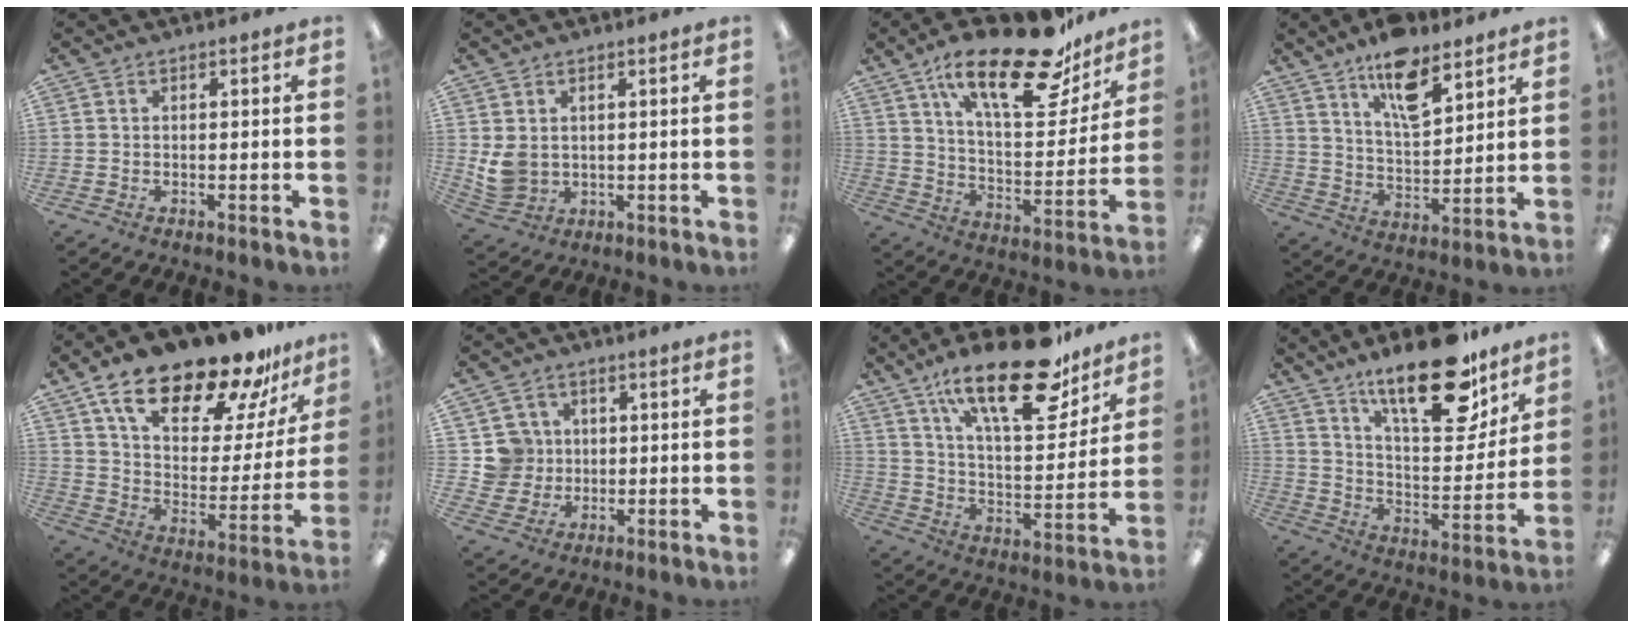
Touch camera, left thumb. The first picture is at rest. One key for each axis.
{"total": 5.4, "fx": 1.7, "fy": 4.3, "fz": 2.7, "tx": -0.059, "ty": -0.005, "tz": 0.036}
{"total": 24.6, "fx": 16.6, "fy": 8.9, "fz": 15.8, "tx": -0.241, "ty": -0.096, "tz": 0.275}
{"total": 12.9, "fx": 9.3, "fy": 5.1, "fz": 7.4, "tx": -0.118, "ty": -0.045, "tz": 0.161}
{"total": 23.3, "fx": 18.2, "fy": 8.0, "fz": 12.1, "tx": -0.198, "ty": -0.127, "tz": 0.309}
{"total": 7.2, "fx": 1.7, "fy": 6.9, "fz": 0.2, "tx": -0.012, "ty": 0.002, "tz": 0.038}
{"total": 24.9, "fx": 16.4, "fy": 9.2, "fz": 16.3, "tx": -0.250, "ty": -0.095, "tz": 0.272}
{"total": 21.9, "fx": 15.6, "fy": 7.9, "fz": 13.1, "tx": -0.201, "ty": -0.100, "tz": 0.261}